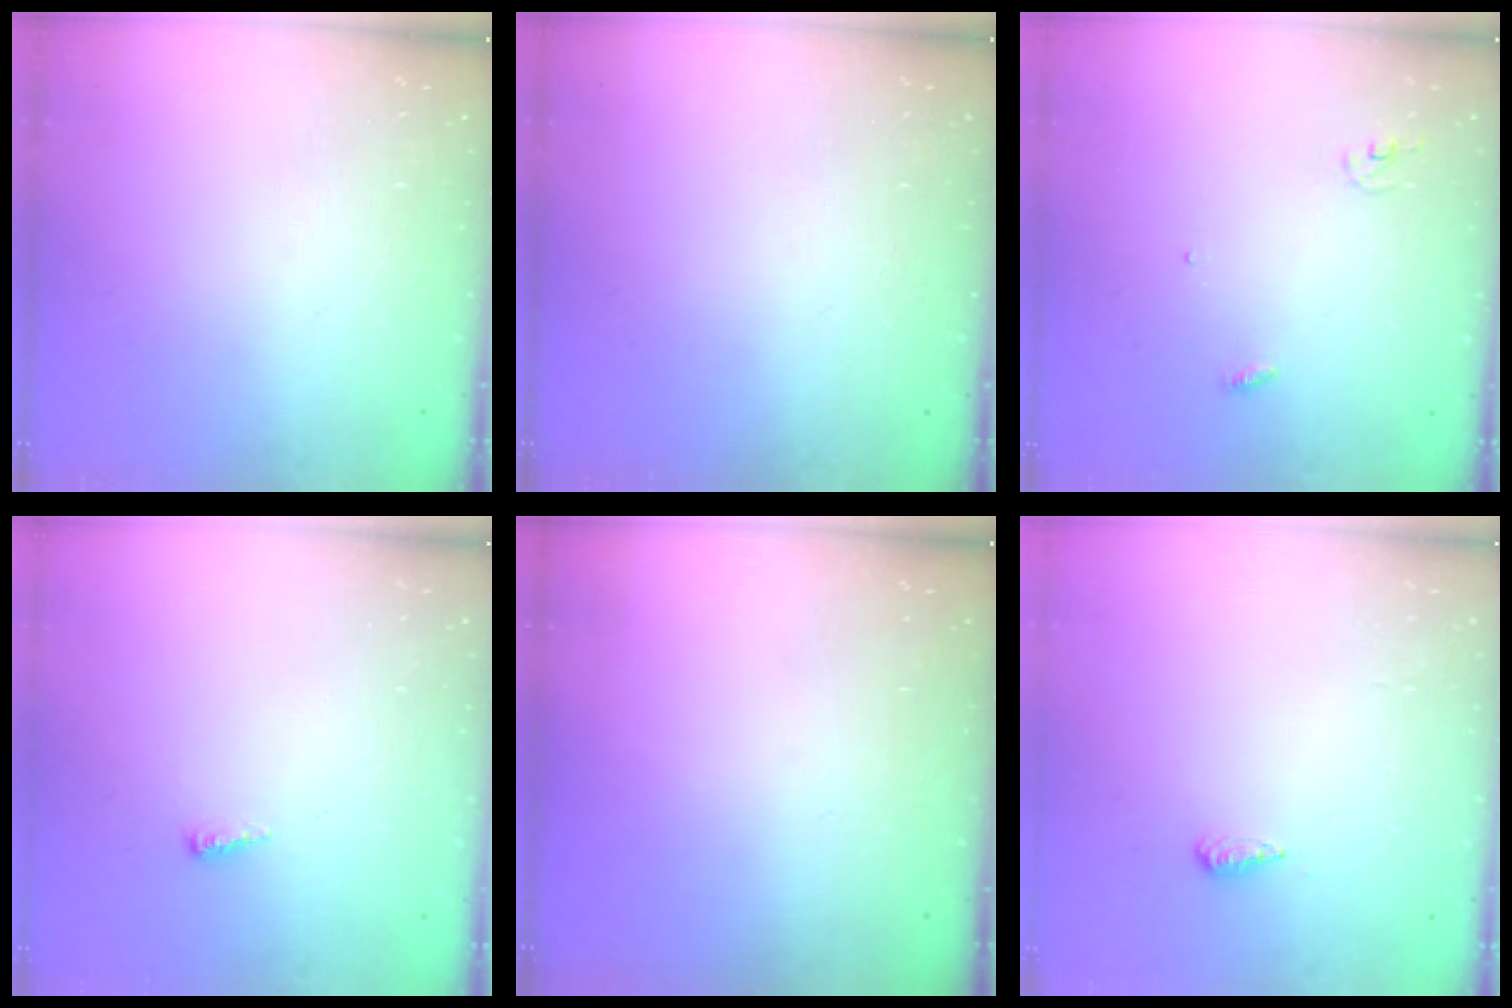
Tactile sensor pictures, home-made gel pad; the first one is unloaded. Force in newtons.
{"total": 0.0}
{"total": 2.9, "press": 2.9, "slide": 0.2}
{"total": 2.5, "press": 2.5, "slide": 0.2}
{"total": 0.0}
{"total": 5.3, "press": 5.2, "slide": 1.1}